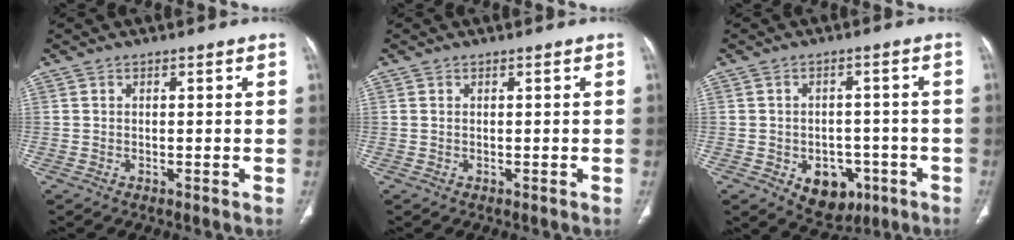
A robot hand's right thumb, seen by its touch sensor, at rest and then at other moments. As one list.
[{"total": 0.0}, {"total": 9.0, "force": [-3.6, 6.4, 5.1], "torque": [-0.035, 0.020, -0.038]}]